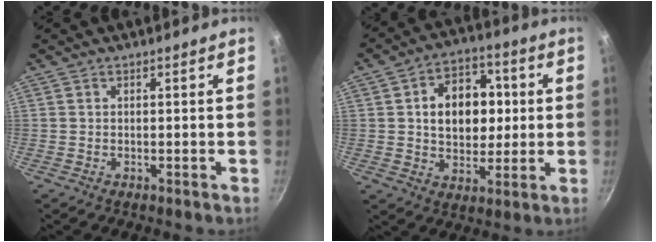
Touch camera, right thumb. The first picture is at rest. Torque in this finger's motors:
{"motor_torque": [-0.16, 0.57, 0.28, 0.36, 0.26]}